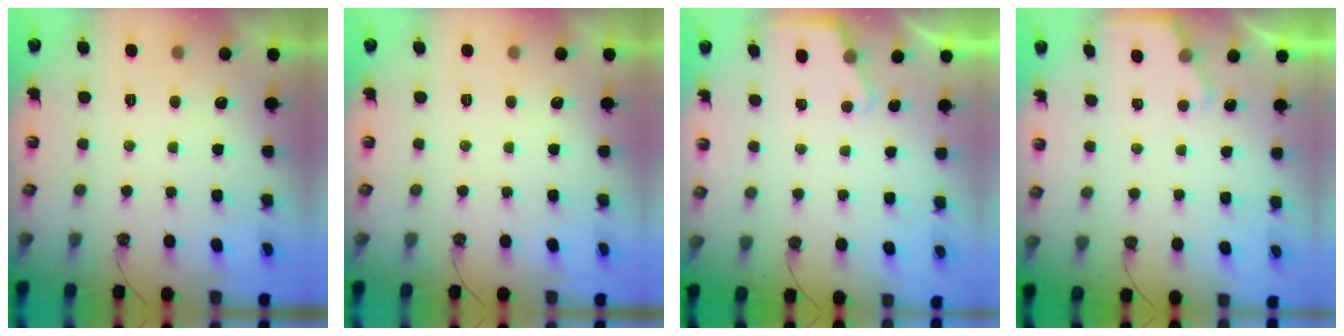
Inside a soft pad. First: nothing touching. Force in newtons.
{"total": 0.0}
{"total": 2.7, "press": 2.7, "slide": 0.4}
{"total": 2.2, "press": 2.2, "slide": 0.3}